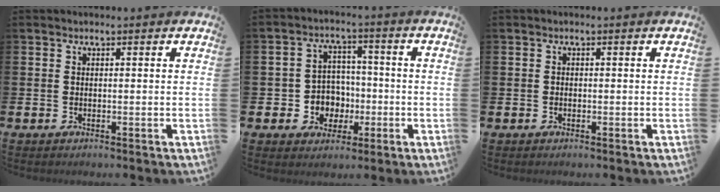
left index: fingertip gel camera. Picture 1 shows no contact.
{"total": 5.3, "force": [-0.6, 5.2, 0.9], "torque": [-0.036, 0.004, -0.015]}
{"total": 0.5, "force": [-0.2, 0.4, 0.1], "torque": [-0.011, 0.006, -0.005]}